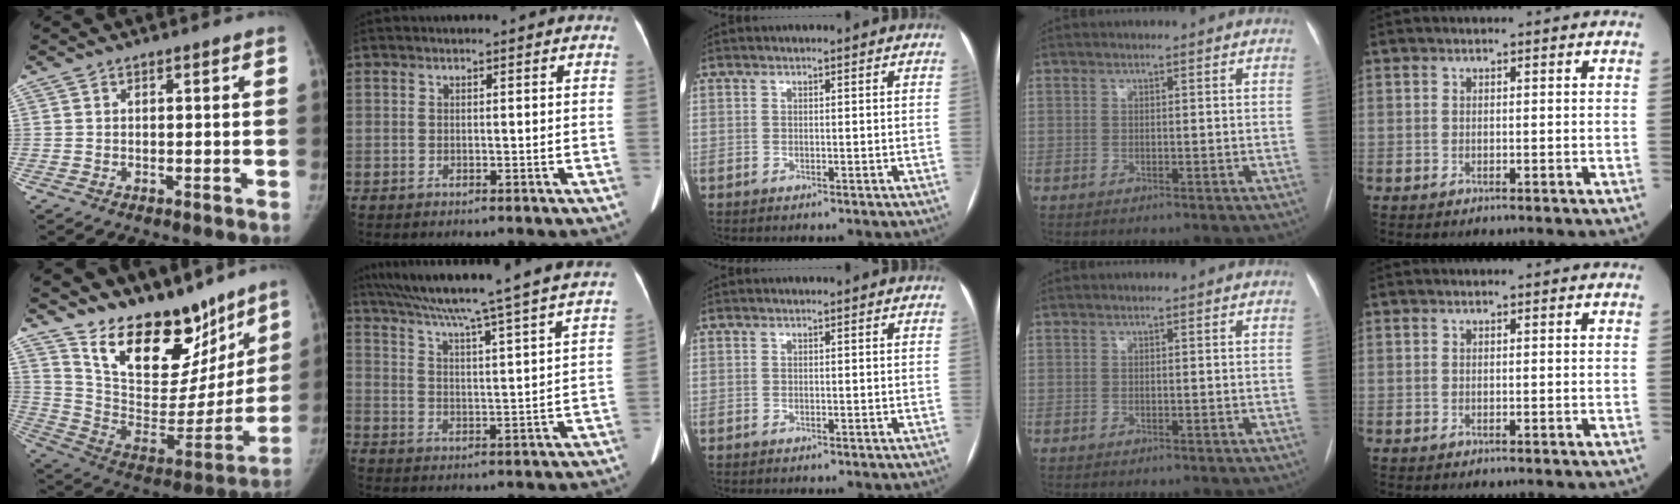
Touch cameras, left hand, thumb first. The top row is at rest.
{"thumb": {"total": 24.8, "force": [17.8, 11.9, 12.4], "torque": [-0.152, -0.094, 0.295]}, "index": {"total": 29.0, "force": [25.3, -0.9, 14.1], "torque": [-0.236, -0.035, 0.333]}}